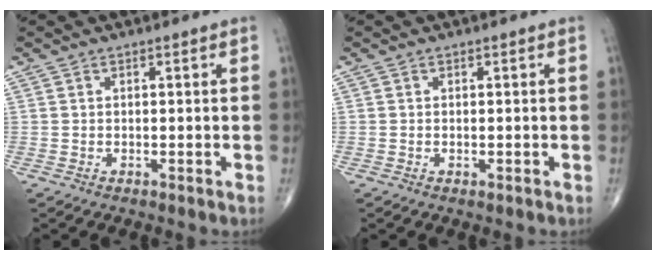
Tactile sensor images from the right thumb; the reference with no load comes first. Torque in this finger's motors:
{"motor_torque": [-0.19, 0.12, -0.27, -0.22, -0.03]}